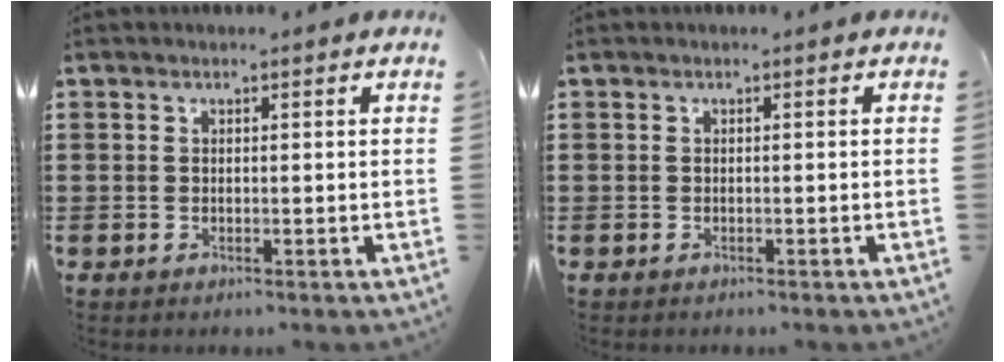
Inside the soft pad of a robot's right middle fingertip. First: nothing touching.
{"total": 0.0}